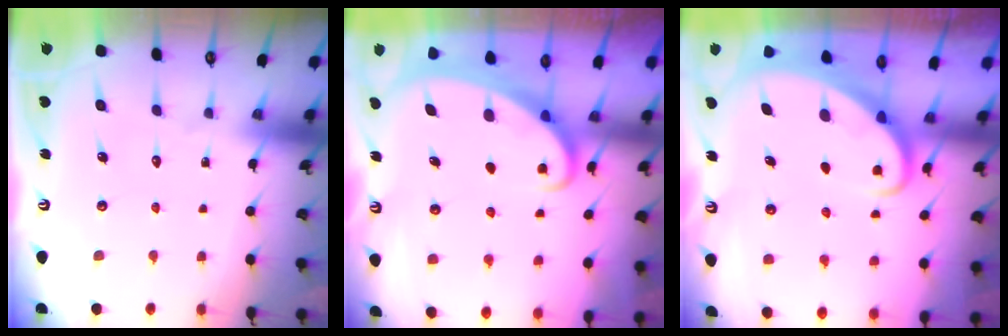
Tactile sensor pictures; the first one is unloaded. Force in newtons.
{"total": 2.2, "press": 2.2, "slide": 0.4}
{"total": 2.8, "press": 2.8, "slide": 0.3}